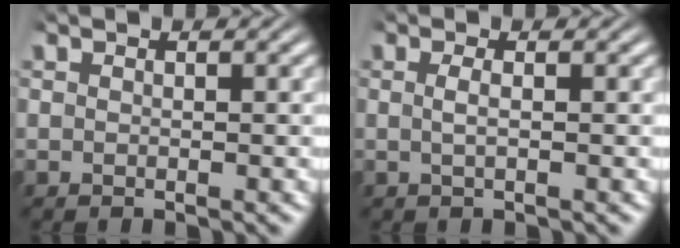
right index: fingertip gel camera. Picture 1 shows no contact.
{"total": 1.0, "force": [-0.2, -0.3, 1.0], "torque": [-0.026, -0.008, 0.001]}